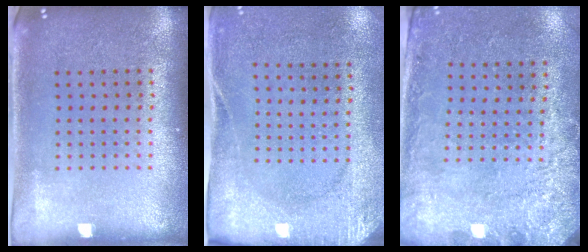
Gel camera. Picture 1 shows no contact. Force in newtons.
{"total": 2.6, "press": 2.0, "slide": 1.6}
{"total": 2.8, "press": 2.0, "slide": 1.9}